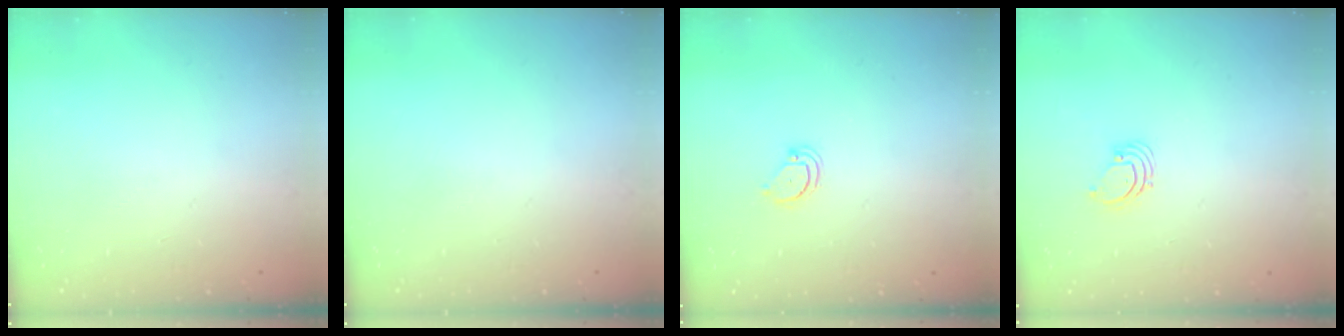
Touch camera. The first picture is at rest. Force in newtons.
{"total": 0.0}
{"total": 2.4, "press": 2.4, "slide": 0.2}
{"total": 1.6, "press": 1.6, "slide": 0.1}